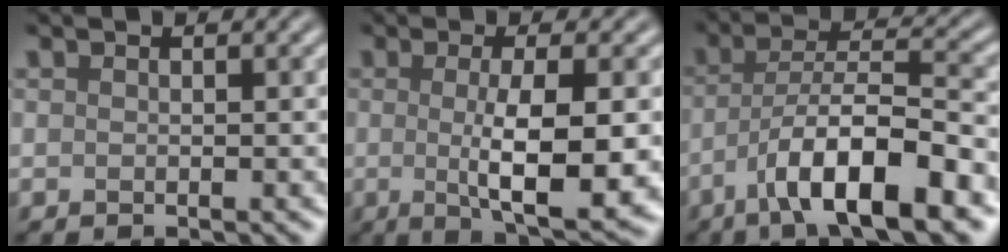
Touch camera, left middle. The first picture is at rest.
{"total": 8.2, "force": [-0.8, 2.0, 7.9], "torque": [-0.121, -0.013, -0.006]}
{"total": 9.9, "force": [-5.2, 2.4, 8.1], "torque": [-0.132, 0.013, -0.089]}